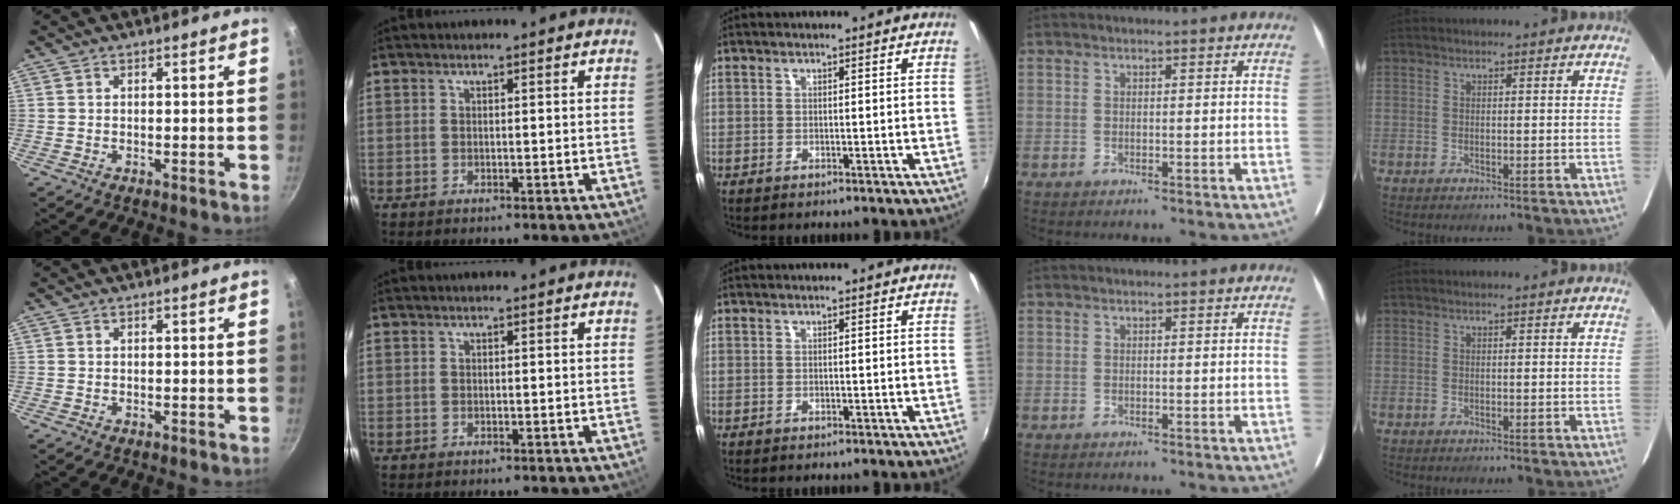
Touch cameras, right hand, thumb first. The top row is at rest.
{}